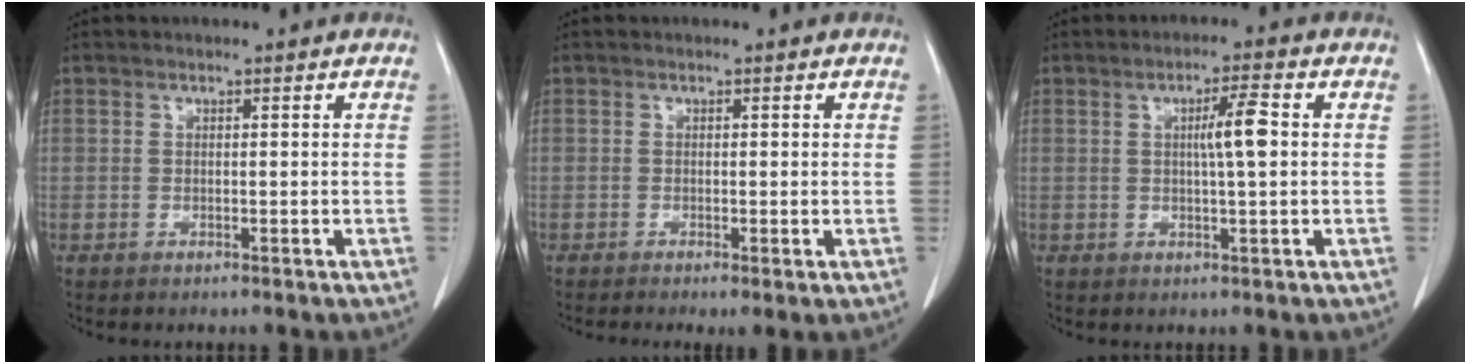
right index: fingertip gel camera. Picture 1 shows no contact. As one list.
[{"total": 1.7, "force": [-0.6, 0.4, 1.5], "torque": [-0.025, -0.006, -0.008]}, {"total": 4.7, "force": [0.6, 0.1, 4.6], "torque": [-0.078, 0.003, 0.008]}]